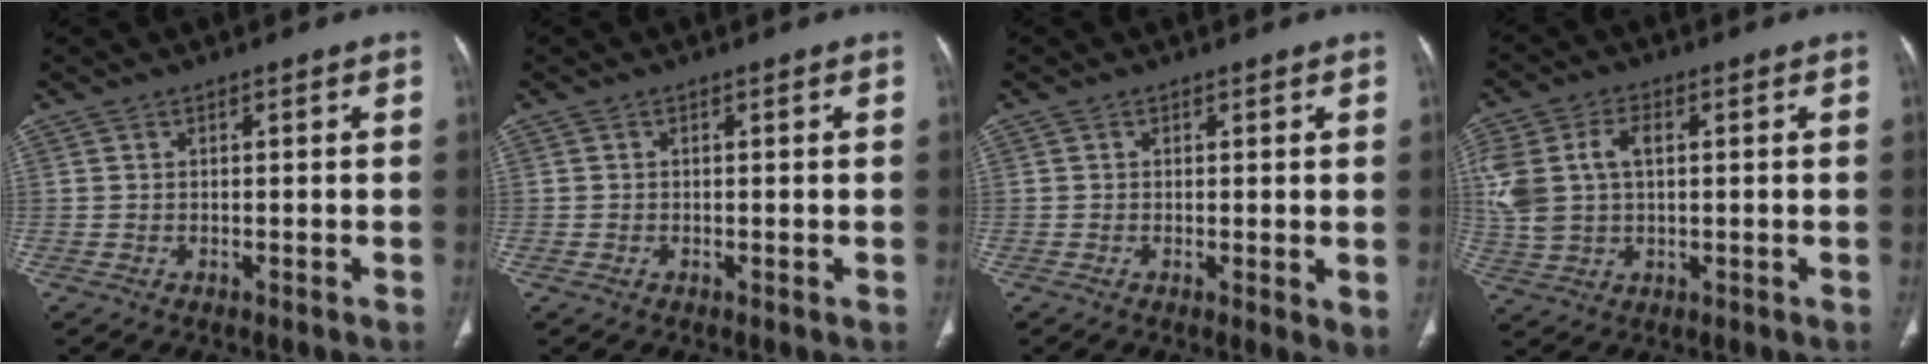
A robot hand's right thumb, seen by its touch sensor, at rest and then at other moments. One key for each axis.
{"total": 0.7, "fx": -0.2, "fy": 0.5, "fz": 0.4, "tx": -0.008, "ty": -0.001, "tz": -0.002}
{"total": 2.8, "fx": 0.0, "fy": 0.9, "fz": 2.6, "tx": -0.041, "ty": -0.011, "tz": -0.003}
{"total": 10.2, "fx": 1.9, "fy": 6.5, "fz": 7.6, "tx": -0.172, "ty": 0.018, "tz": 0.043}